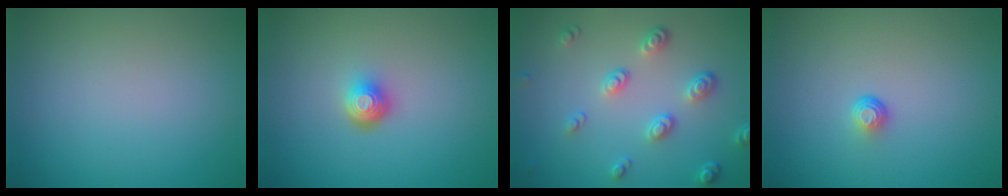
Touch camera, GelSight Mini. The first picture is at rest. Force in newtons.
{"total": 2.2, "press": 1.4, "slide": 1.6}
{"total": 3.7, "press": 2.8, "slide": 2.3}
{"total": 1.0, "press": 0.6, "slide": 0.8}